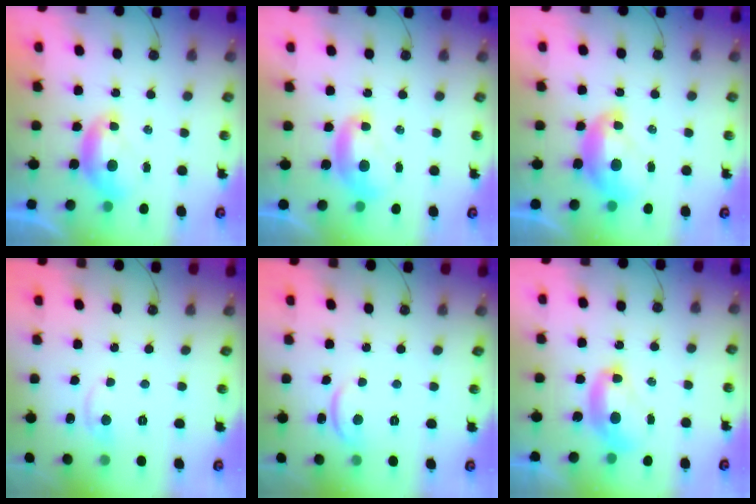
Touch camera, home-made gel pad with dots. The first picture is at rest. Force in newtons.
{"total": 1.6, "press": 1.6, "slide": 0.1}
{"total": 2.6, "press": 2.5, "slide": 0.7}
{"total": 1.2, "press": 0.9, "slide": 0.8}
{"total": 2.0, "press": 2.0, "slide": 0.2}
{"total": 2.8, "press": 2.8, "slide": 0.1}